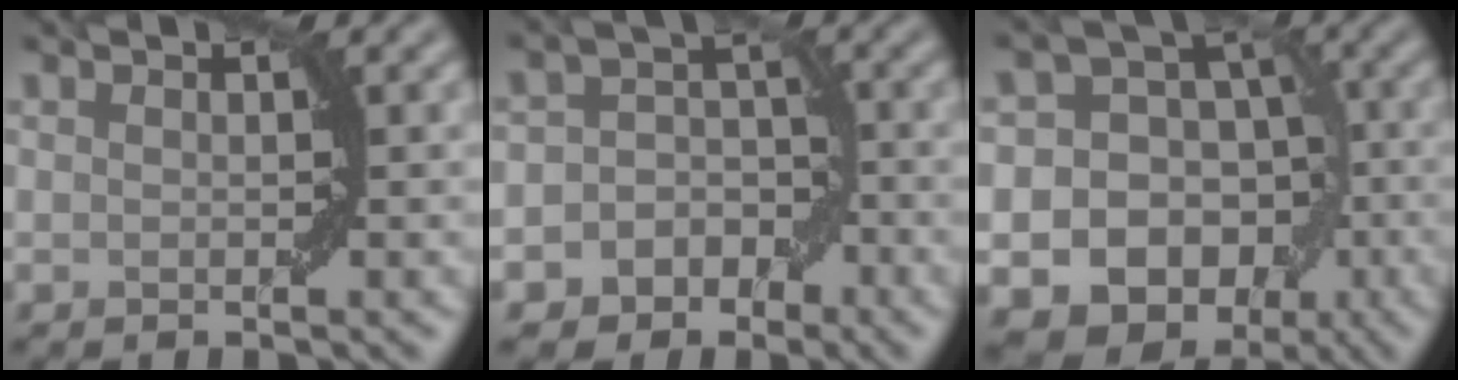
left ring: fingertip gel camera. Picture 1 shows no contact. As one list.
[{"total": 6.7, "force": [-3.3, 5.7, 1.3], "torque": [0.000, 0.013, -0.071]}, {"total": 19.7, "force": [-6.6, 17.5, 6.3], "torque": [-0.114, -0.027, -0.115]}]